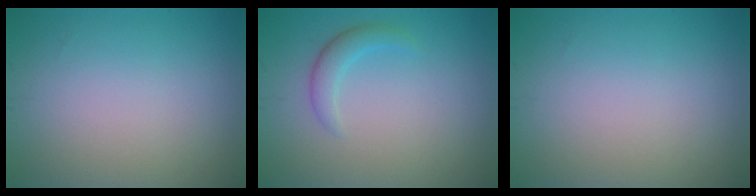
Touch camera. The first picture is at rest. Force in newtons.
{"total": 1.8, "press": 1.8, "slide": 0.0}
{"total": 0.0}